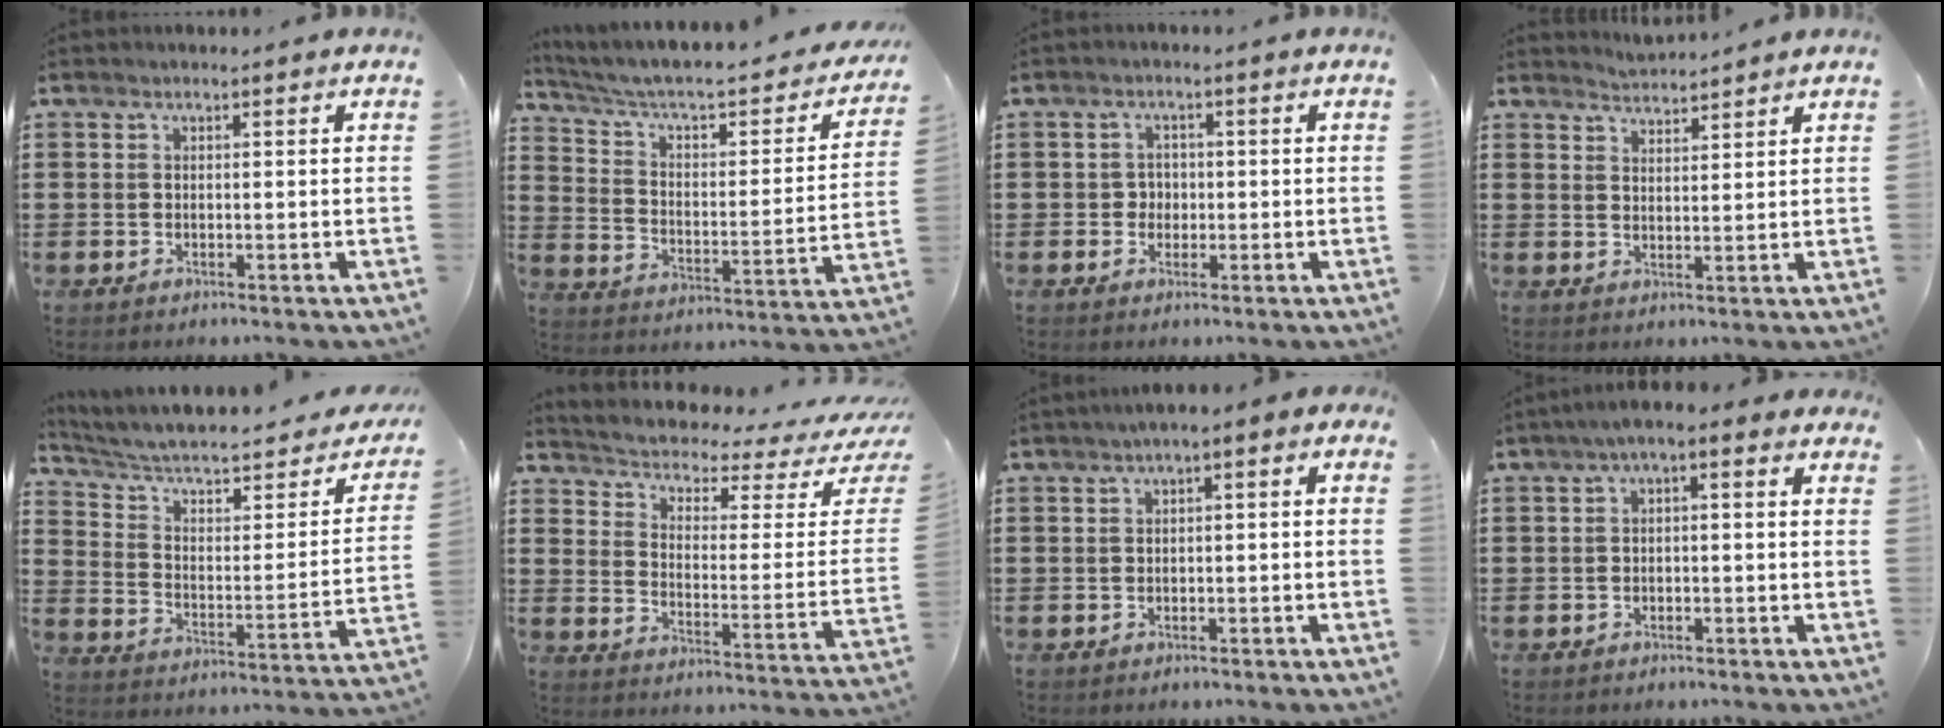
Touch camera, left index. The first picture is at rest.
{"total": 4.9, "force": [3.6, 1.3, 3.0], "torque": [-0.077, -0.037, 0.052]}
{"total": 2.1, "force": [-0.3, 2.0, 0.7], "torque": [-0.021, 0.007, -0.009]}
{"total": 2.8, "force": [2.7, -0.2, -0.3], "torque": [-0.001, -0.010, 0.051]}
{"total": 5.1, "force": [3.9, 1.6, 2.9], "torque": [-0.078, -0.035, 0.058]}
{"total": 2.3, "force": [1.8, 0.7, 1.2], "torque": [-0.040, -0.026, 0.021]}
{"total": 2.5, "force": [-2.0, 0.7, 1.2], "torque": [-0.024, 0.005, -0.045]}
{"total": 2.8, "force": [-2.5, 0.6, 1.2], "torque": [-0.031, 0.002, -0.058]}